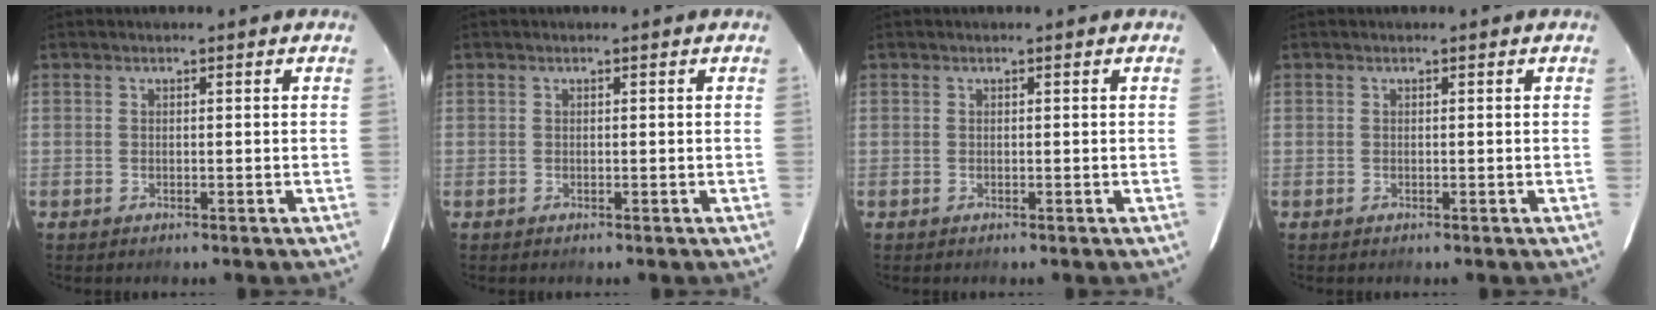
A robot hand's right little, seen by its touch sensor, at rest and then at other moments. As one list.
[{"total": 0.0}, {"total": 0.0}, {"total": 0.0}]